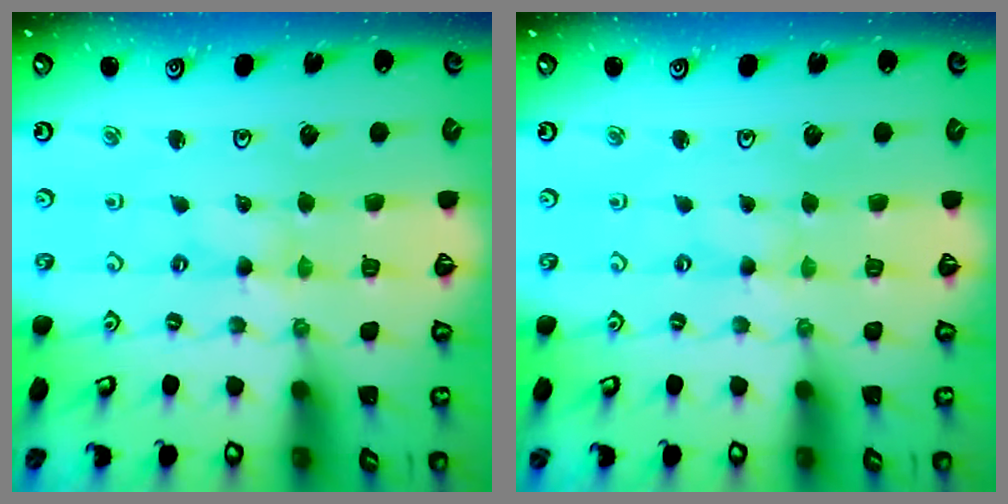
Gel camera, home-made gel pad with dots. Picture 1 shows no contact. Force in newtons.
{"total": 0.0}